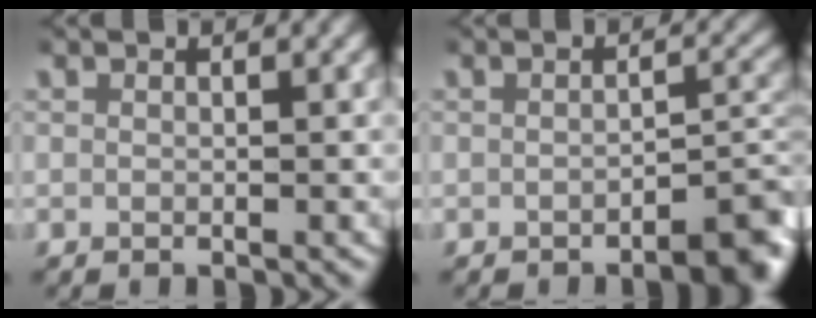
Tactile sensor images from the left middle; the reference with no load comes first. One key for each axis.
{"total": 4.5, "fx": -2.4, "fy": 1.6, "fz": 3.4, "tx": -0.029, "ty": 0.003, "tz": -0.039}